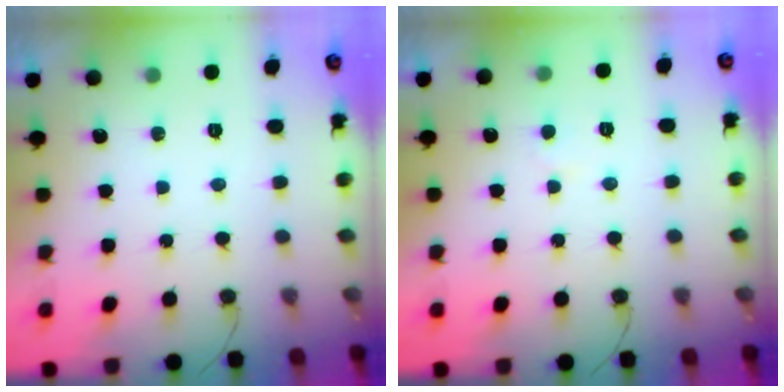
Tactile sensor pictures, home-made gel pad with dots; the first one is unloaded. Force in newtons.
{"total": 2.0, "press": 2.0, "slide": 0.2}